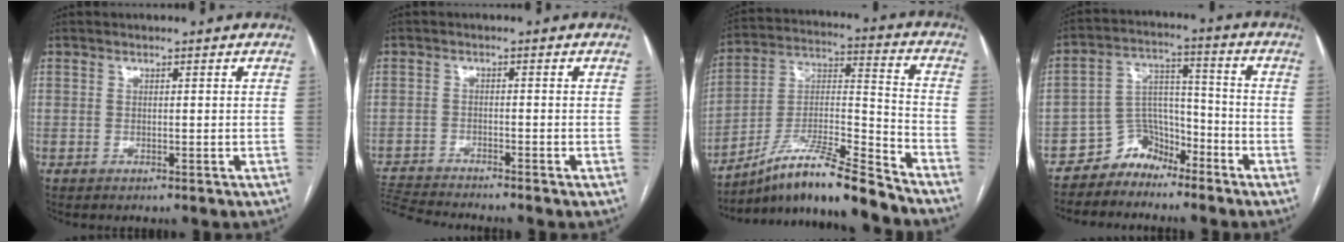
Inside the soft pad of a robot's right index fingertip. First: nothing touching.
{"total": 5.9, "force": [-5.6, -1.5, 0.9], "torque": [-0.017, -0.014, -0.103]}
{"total": 14.3, "force": [-12.4, -0.3, 7.2], "torque": [-0.131, 0.020, -0.217]}
{"total": 6.4, "force": [-5.2, 3.8, 0.0], "torque": [0.009, 0.039, -0.091]}